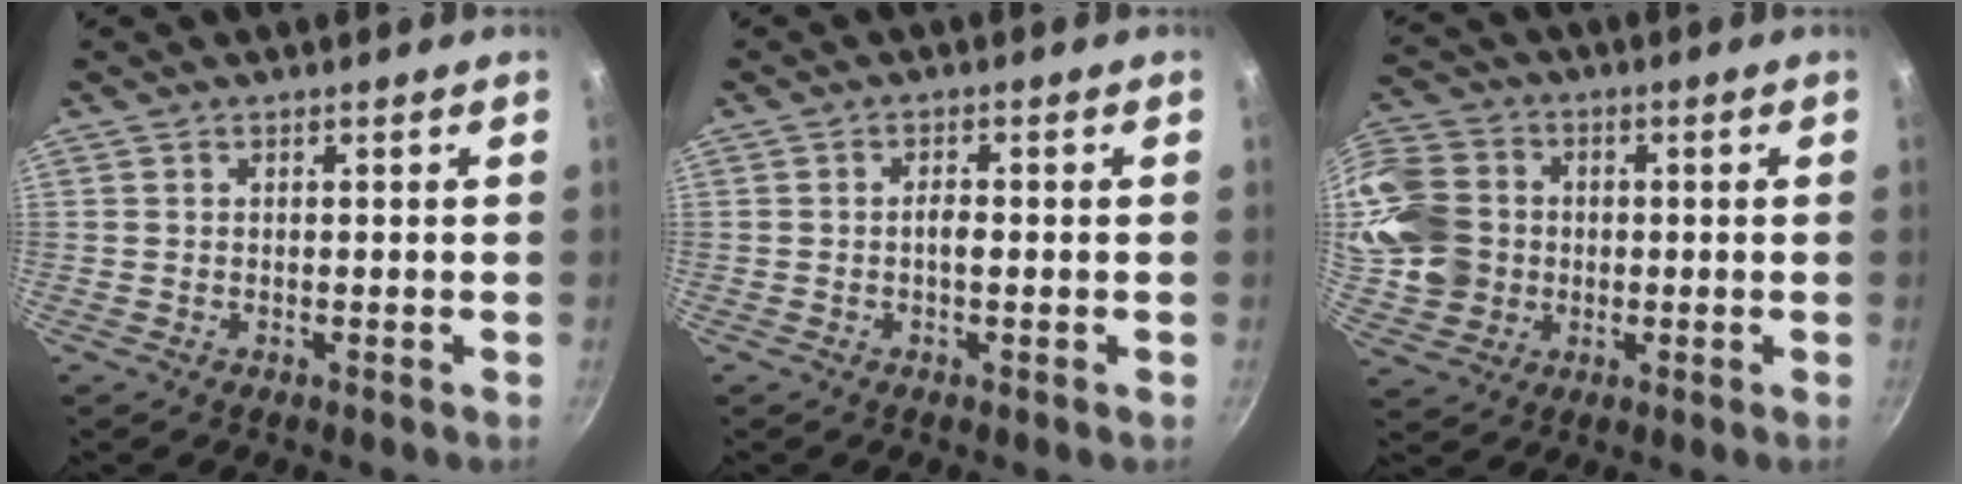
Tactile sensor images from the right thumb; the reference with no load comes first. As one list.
[{"total": 2.0, "force": [-0.3, 0.7, 1.8], "torque": [-0.031, 0.006, -0.008]}, {"total": 18.6, "force": [0.6, 16.1, 9.3], "torque": [-0.200, 0.026, 0.011]}]